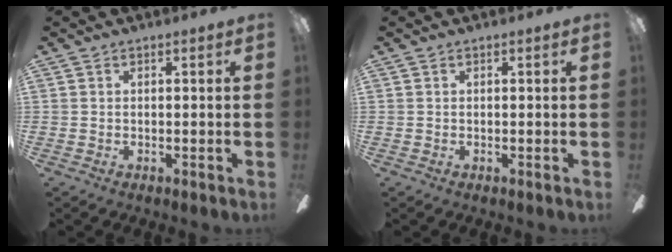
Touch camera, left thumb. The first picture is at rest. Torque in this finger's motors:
{"motor_torque": [-0.06, -0.02, -0.07, 0.05, 0.00]}